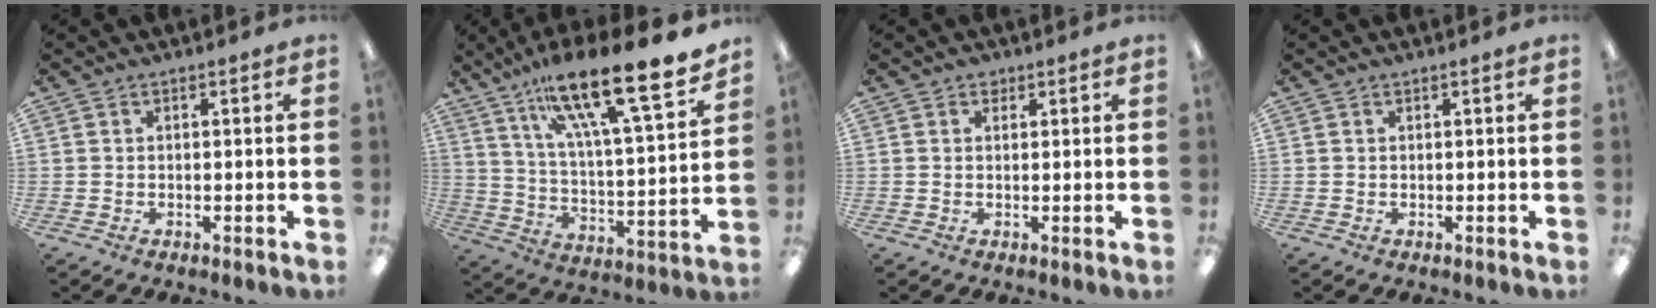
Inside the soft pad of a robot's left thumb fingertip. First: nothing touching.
{"total": 22.0, "force": [15.6, 4.7, 14.8], "torque": [-0.239, -0.101, 0.252]}
{"total": 1.3, "force": [0.9, 0.8, 0.4], "torque": [0.000, -0.002, 0.015]}
{"total": 0.0}